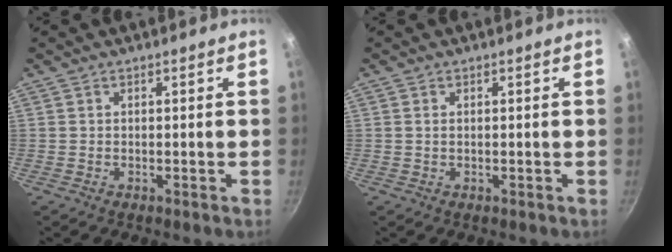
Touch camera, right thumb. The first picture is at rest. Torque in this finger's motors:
{"motor_torque": [-0.32, -0.27, -0.08, 0.09, -0.02]}